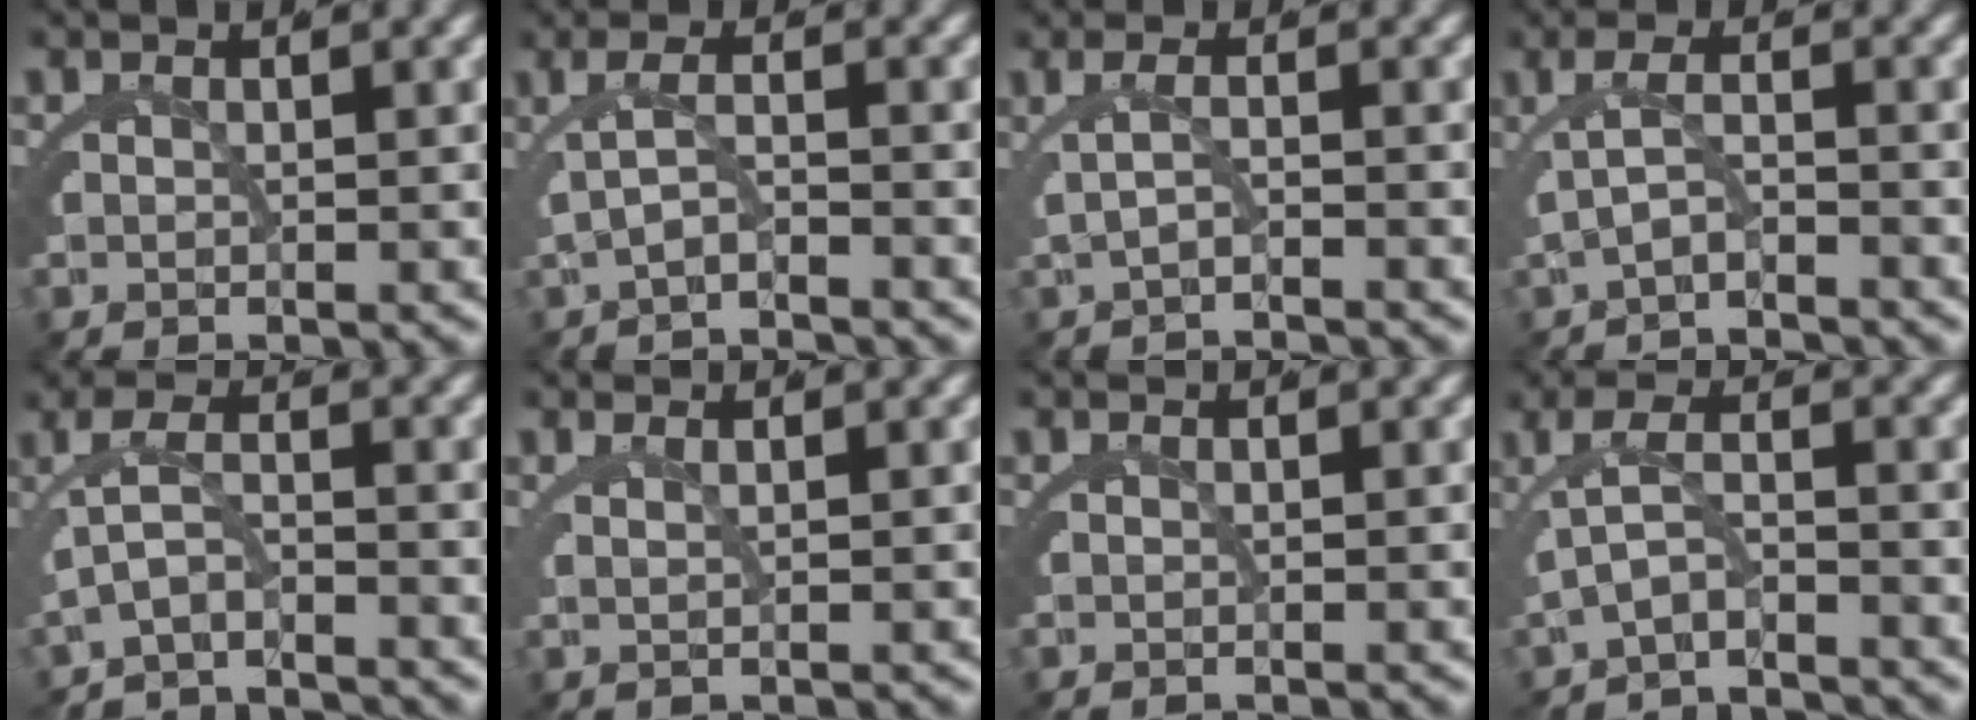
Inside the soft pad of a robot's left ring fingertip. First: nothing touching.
{"total": 2.1, "force": [-1.6, -0.2, 1.3], "torque": [-0.027, -0.007, -0.023]}
{"total": 1.7, "force": [-1.3, -0.8, 0.9], "torque": [-0.028, -0.008, -0.015]}
{"total": 2.4, "force": [-1.9, 0.0, 1.4], "torque": [-0.027, -0.010, -0.028]}
{"total": 3.4, "force": [-2.7, 1.0, 1.7], "torque": [-0.044, -0.024, -0.034]}
{"total": 1.4, "force": [0.6, -1.2, 0.2], "torque": [-0.002, 0.004, 0.013]}
{"total": 0.0}
{"total": 3.0, "force": [-2.3, 0.7, 1.8], "torque": [-0.035, -0.014, -0.032]}